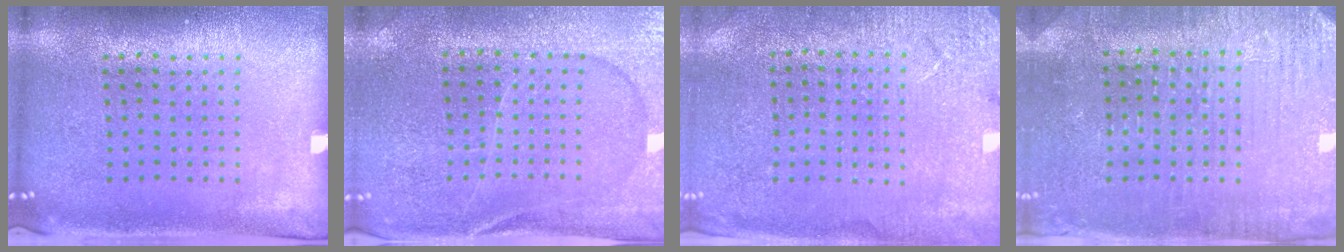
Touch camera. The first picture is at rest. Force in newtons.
{"total": 1.3, "press": 1.2, "slide": 0.3}
{"total": 2.6, "press": 2.6, "slide": 0.2}
{"total": 3.0, "press": 2.9, "slide": 0.7}